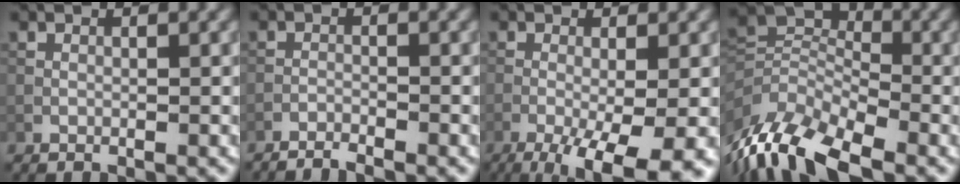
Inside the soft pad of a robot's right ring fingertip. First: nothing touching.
{"total": 2.4, "force": [-2.3, 0.1, 0.7], "torque": [-0.017, -0.002, -0.043]}
{"total": 8.4, "force": [-4.5, 2.1, 6.8], "torque": [-0.121, -0.021, -0.069]}
{"total": 11.2, "force": [-7.2, 5.3, 6.7], "torque": [-0.143, -0.013, -0.147]}